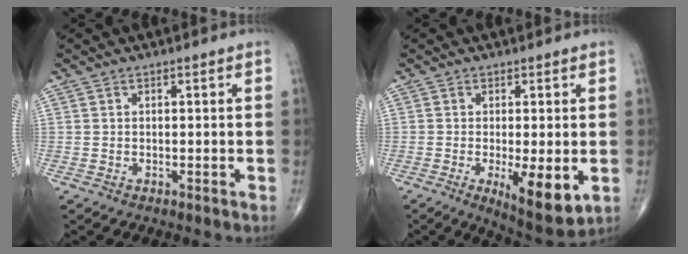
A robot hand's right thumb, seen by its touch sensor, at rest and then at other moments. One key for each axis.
{"total": 9.3, "fx": -2.2, "fy": 2.8, "fz": 8.6, "tx": -0.127, "ty": -0.026, "tz": -0.030}